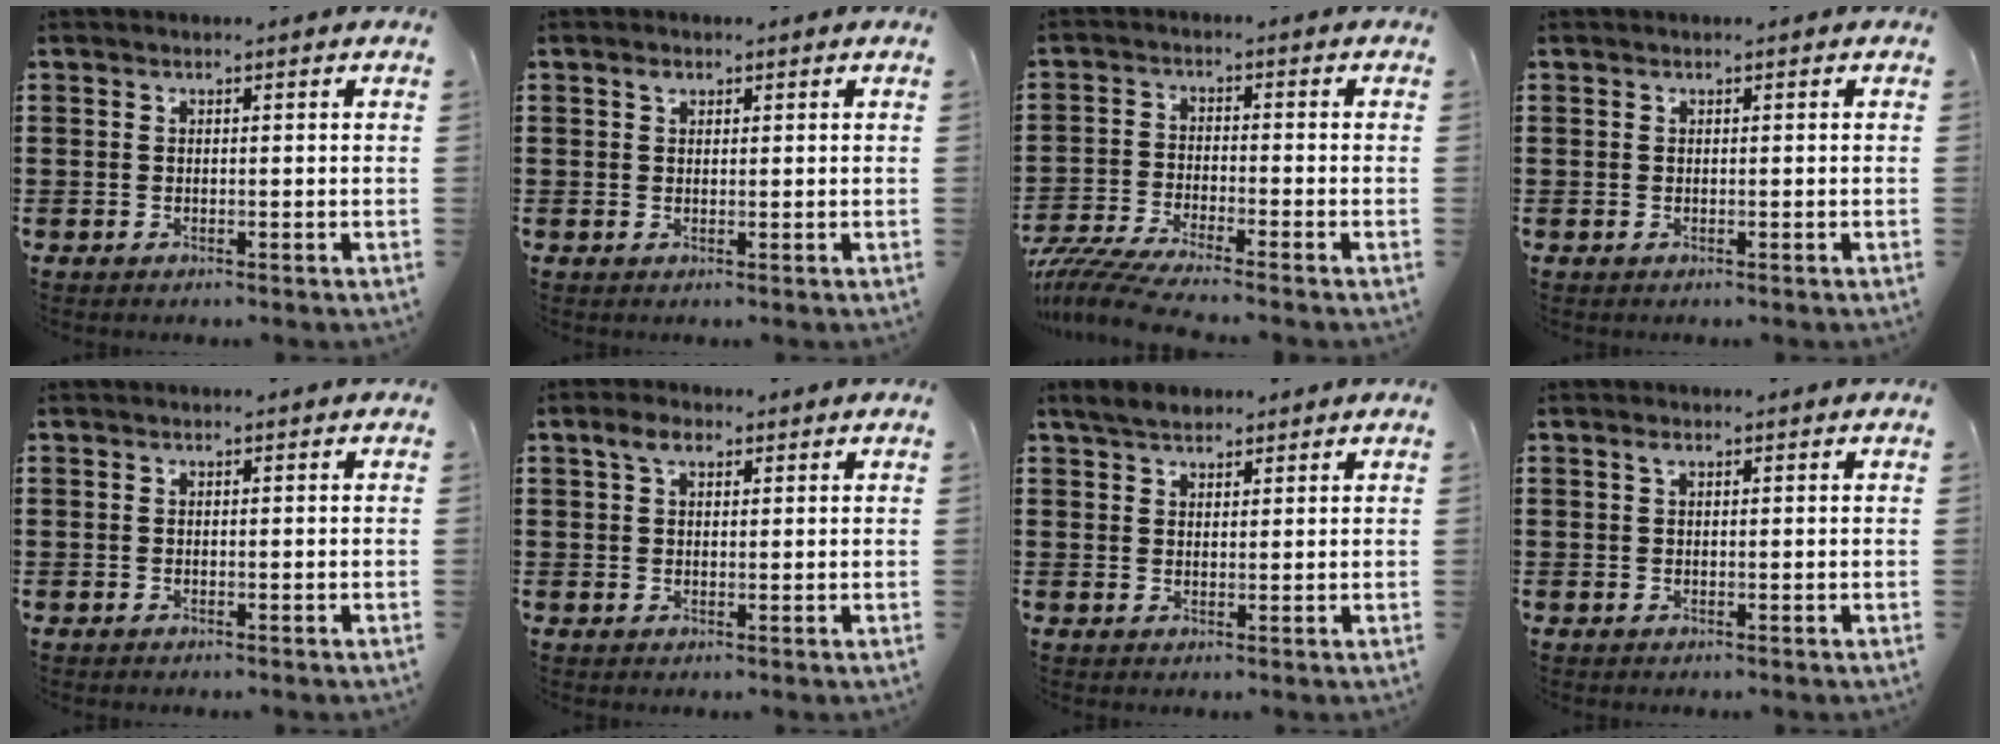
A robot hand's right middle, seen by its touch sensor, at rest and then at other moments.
{"total": 1.2, "force": [0.8, 0.7, 0.6], "torque": [-0.014, 0.003, 0.014]}
{"total": 5.2, "force": [-4.9, -0.3, 1.6], "torque": [-0.056, -0.025, -0.104]}
{"total": 0.0}
{"total": 0.0}
{"total": 3.4, "force": [2.0, 1.7, 2.2], "torque": [-0.048, 0.010, 0.034]}
{"total": 2.7, "force": [2.6, 0.7, 0.5], "torque": [-0.018, 0.004, 0.050]}
{"total": 1.1, "force": [0.6, 0.4, 0.9], "torque": [-0.018, 0.005, 0.010]}